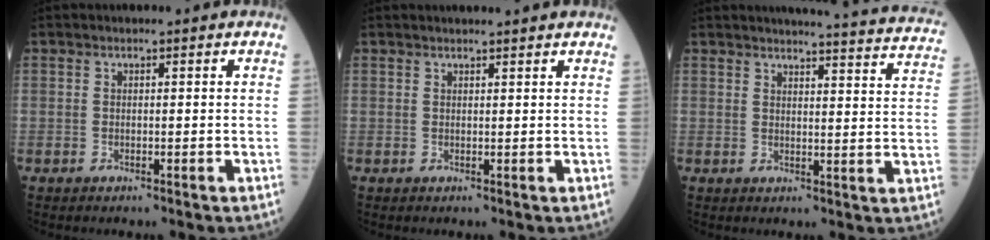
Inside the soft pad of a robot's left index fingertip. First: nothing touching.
{"total": 4.8, "force": [4.5, 0.0, 1.7], "torque": [-0.021, 0.022, 0.049]}
{"total": 18.3, "force": [17.7, 0.3, 4.6], "torque": [-0.051, -0.083, 0.182]}